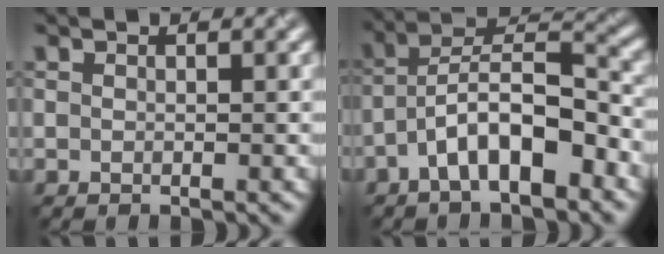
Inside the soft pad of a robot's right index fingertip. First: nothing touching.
{"total": 7.7, "force": [-4.5, 2.2, 5.8], "torque": [-0.102, 0.030, -0.071]}